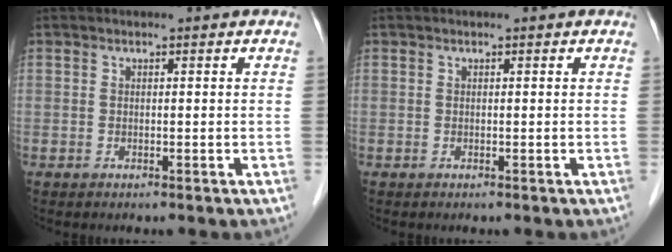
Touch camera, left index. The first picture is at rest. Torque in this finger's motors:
{"motor_torque": [-0.08, 0.08, 0.00, 0.00]}